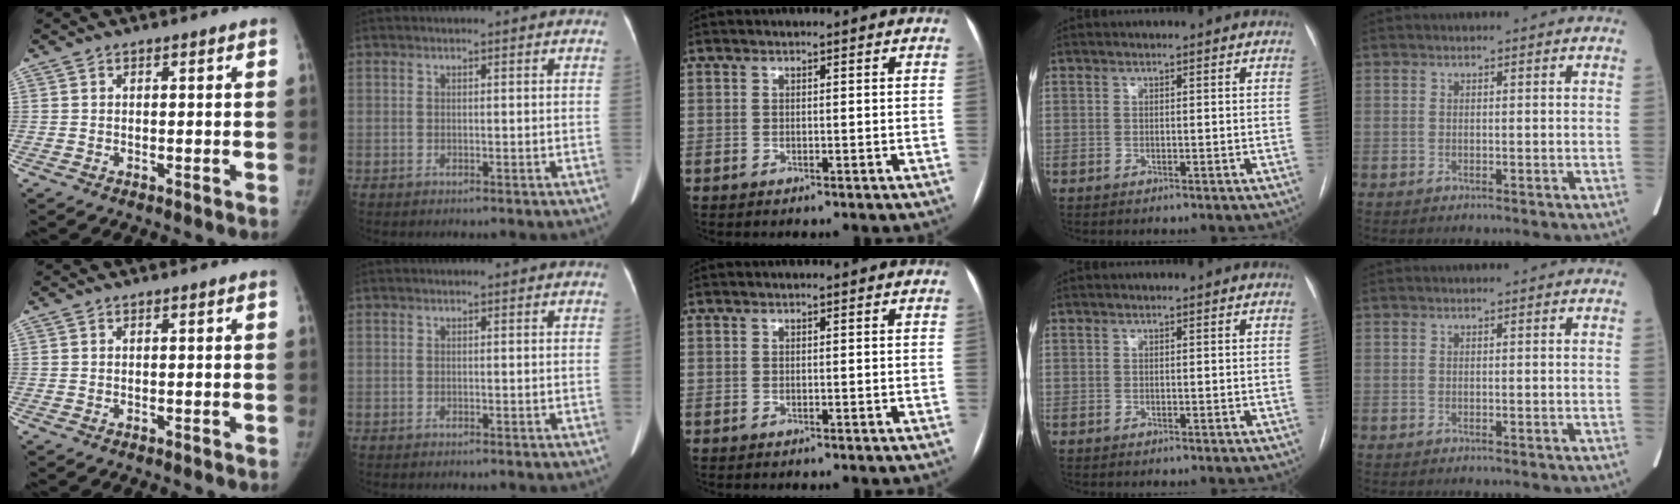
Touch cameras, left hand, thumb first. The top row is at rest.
{}